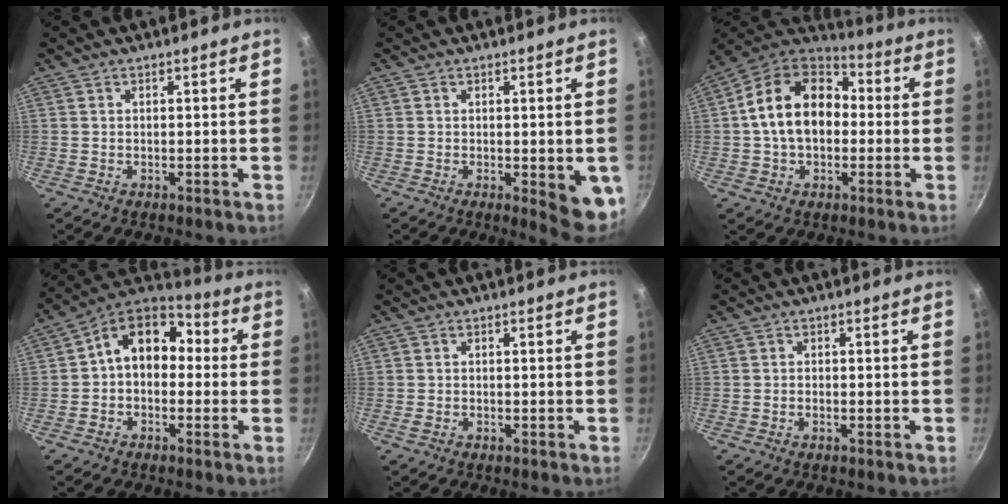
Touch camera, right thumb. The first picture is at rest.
{"total": 7.7, "force": [-1.2, 2.6, 7.1], "torque": [-0.060, -0.001, -0.008]}
{"total": 17.3, "force": [0.4, 12.3, 12.1], "torque": [-0.179, 0.040, -0.009]}
{"total": 12.7, "force": [0.8, 9.3, 8.6], "torque": [-0.100, 0.043, -0.014]}
{"total": 0.8, "force": [-0.4, 0.4, 0.5], "torque": [-0.013, 0.002, -0.010]}
{"total": 0.8, "force": [-0.4, 0.3, 0.6], "torque": [-0.017, 0.005, -0.012]}